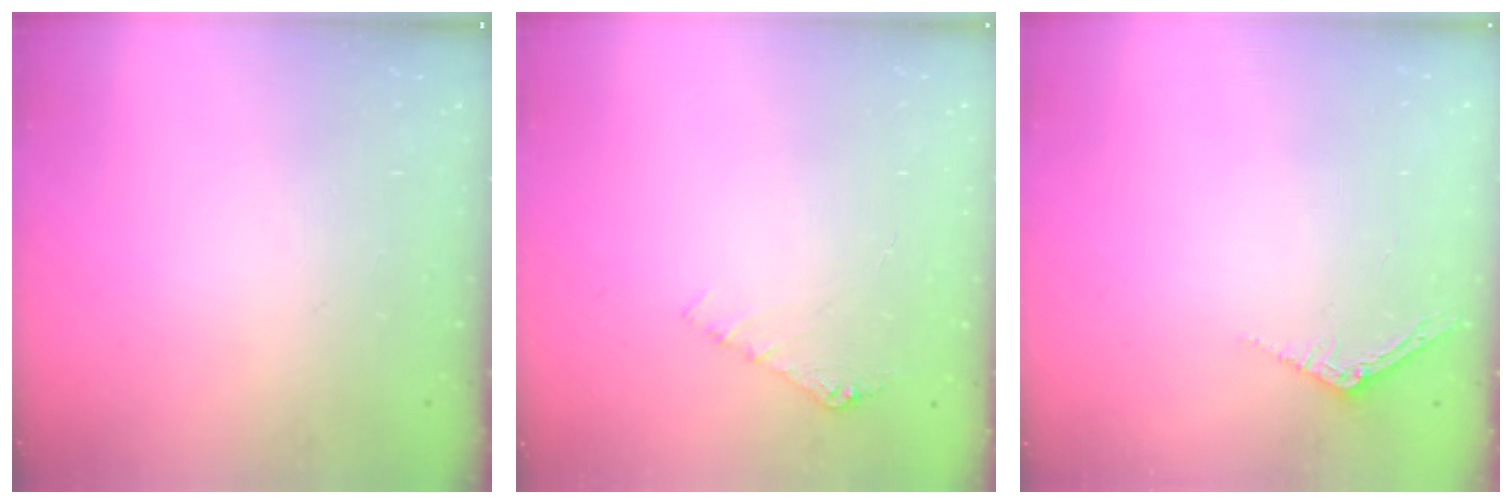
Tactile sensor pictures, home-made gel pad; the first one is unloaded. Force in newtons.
{"total": 4.3, "press": 4.3, "slide": 0.5}
{"total": 2.5, "press": 2.5, "slide": 0.2}